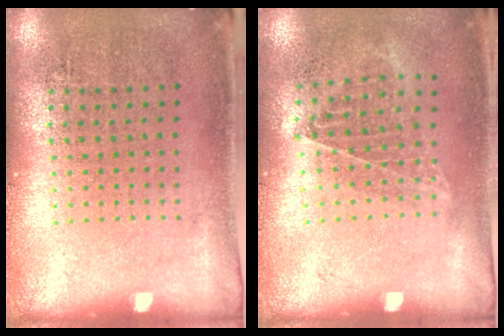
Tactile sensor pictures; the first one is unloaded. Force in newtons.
{"total": 0.9, "press": 0.8, "slide": 0.5}